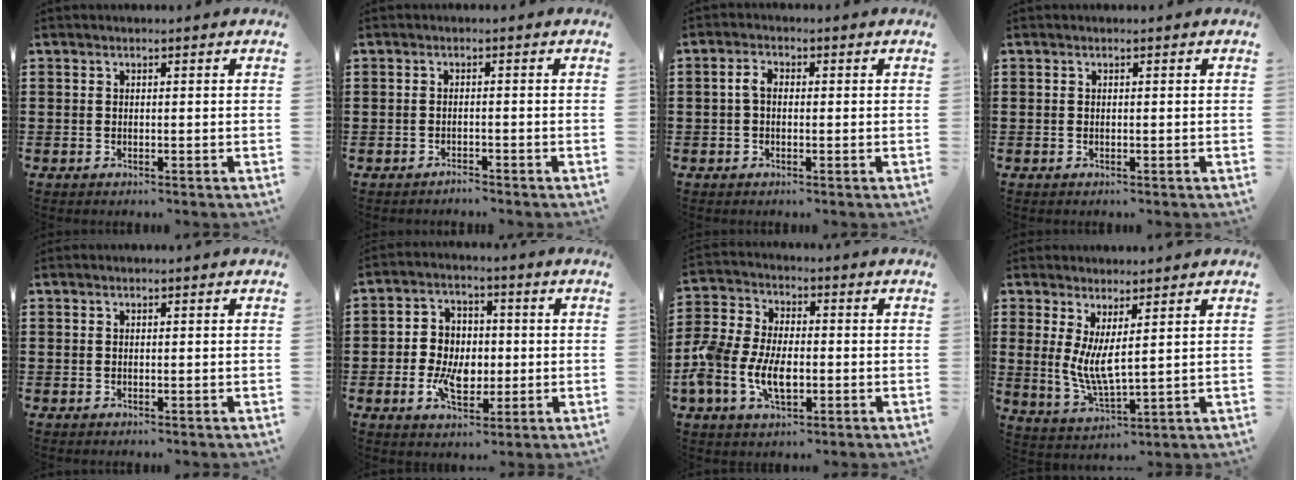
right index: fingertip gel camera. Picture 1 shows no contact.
{"total": 1.0, "force": [-1.0, 0.0, 0.1], "torque": [-0.006, 0.001, -0.021]}
{"total": 2.6, "force": [-0.1, 1.5, 2.1], "torque": [-0.049, 0.003, -0.006]}
{"total": 0.0}
{"total": 0.0}
{"total": 7.1, "force": [-1.2, 5.2, 4.7], "torque": [-0.106, 0.014, -0.025]}
{"total": 8.3, "force": [-2.6, 4.9, 6.1], "torque": [-0.155, -0.003, -0.056]}
{"total": 5.4, "force": [1.6, 1.7, 4.9], "torque": [-0.112, -0.010, 0.028]}